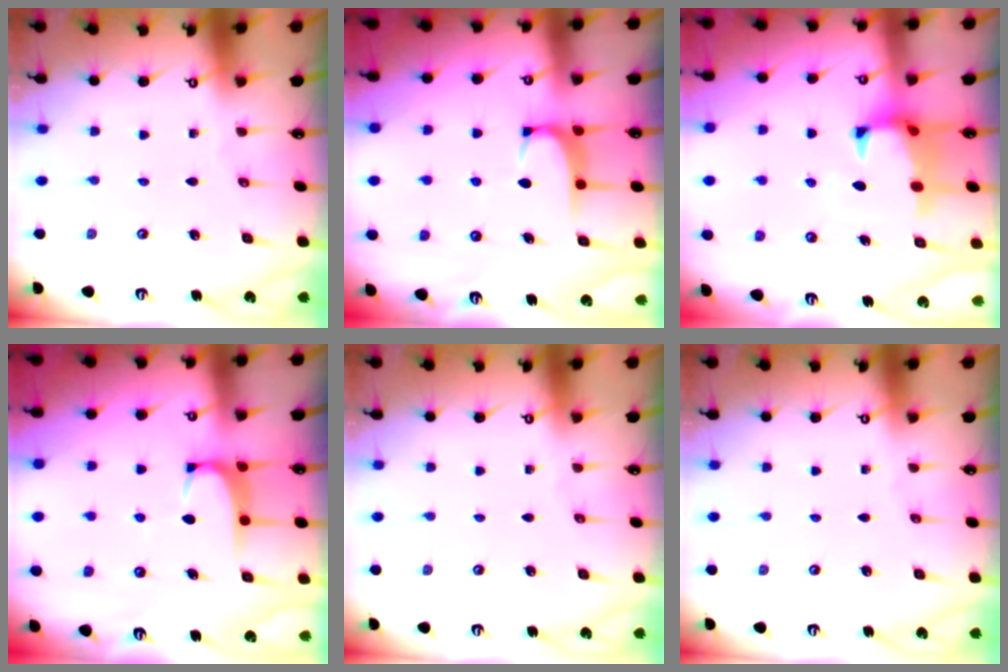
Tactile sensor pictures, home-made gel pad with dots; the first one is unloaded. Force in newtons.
{"total": 1.7, "press": 1.7, "slide": 0.5}
{"total": 2.0, "press": 1.4, "slide": 1.4}
{"total": 1.7, "press": 1.7, "slide": 0.5}
{"total": 0.0}
{"total": 0.0}